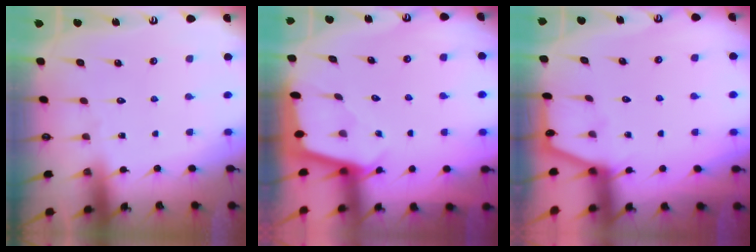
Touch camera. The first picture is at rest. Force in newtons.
{"total": 1.8, "press": 1.8, "slide": 0.1}
{"total": 1.6, "press": 1.6, "slide": 0.2}